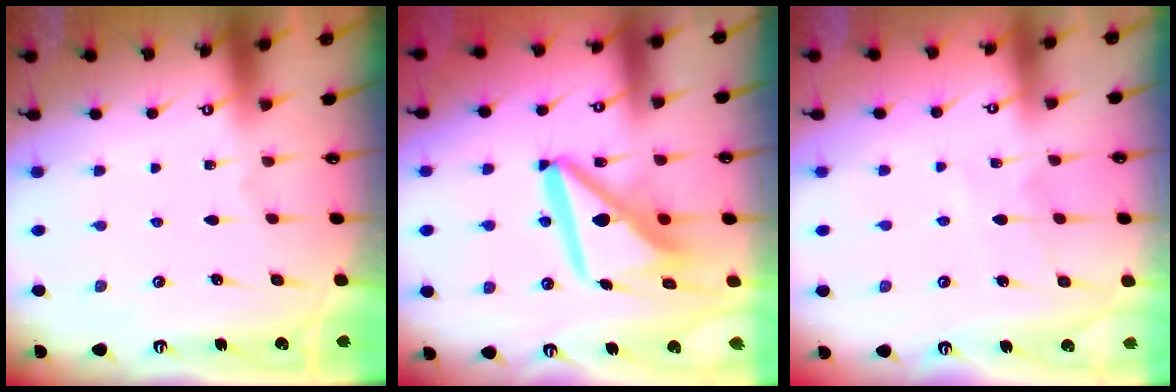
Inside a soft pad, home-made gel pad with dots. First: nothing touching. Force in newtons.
{"total": 13.4, "press": 13.3, "slide": 1.6}
{"total": 5.3, "press": 5.3, "slide": 0.4}